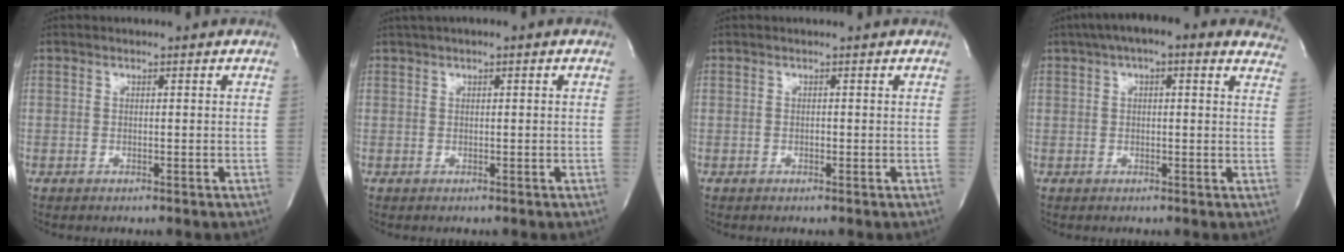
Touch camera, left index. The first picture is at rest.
{"total": 1.9, "force": [0.9, 0.3, 1.6], "torque": [-0.035, 0.016, 0.017]}
{"total": 0.0}
{"total": 14.4, "force": [10.5, 4.1, 9.1], "torque": [-0.130, 0.045, 0.122]}